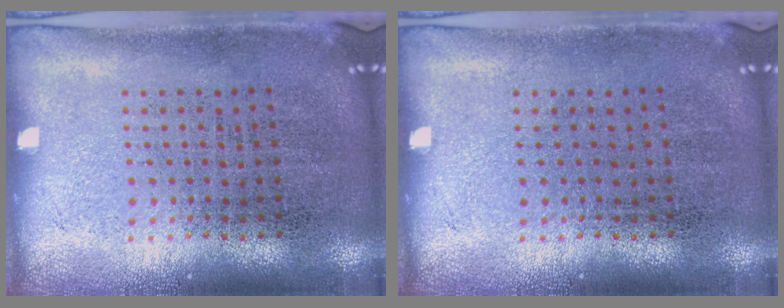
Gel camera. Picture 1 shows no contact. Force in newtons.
{"total": 0.0}